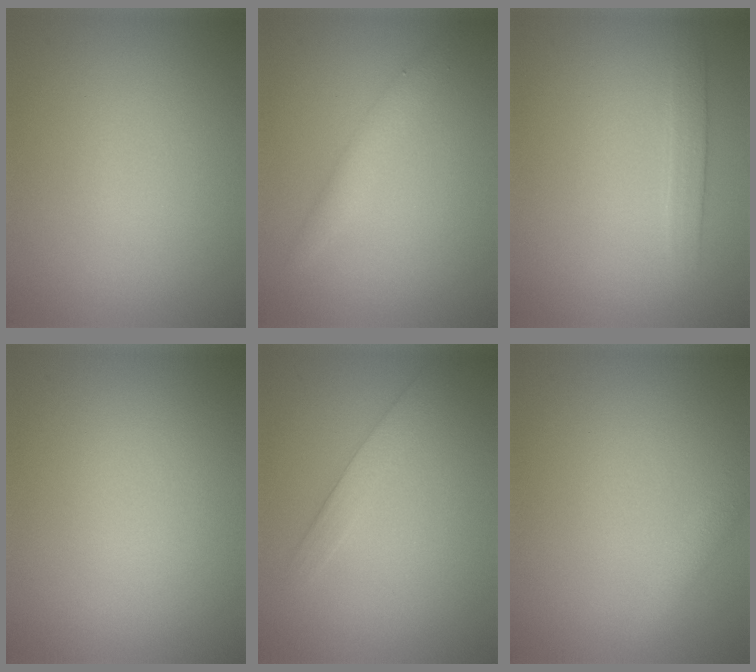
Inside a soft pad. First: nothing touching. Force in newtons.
{"total": 2.2, "press": 2.2, "slide": 0.0}
{"total": 1.7, "press": 1.7, "slide": 0.0}
{"total": 0.0}
{"total": 2.0, "press": 2.0, "slide": 0.1}
{"total": 1.9, "press": 1.9, "slide": 0.0}